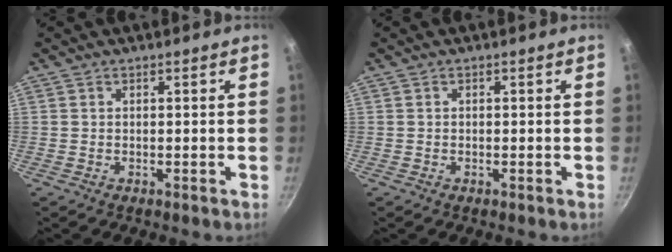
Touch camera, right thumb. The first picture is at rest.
{"total": 0.0}